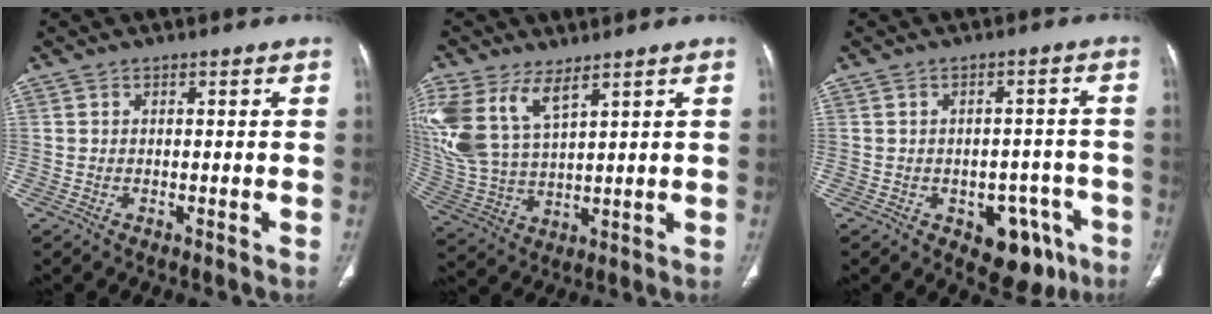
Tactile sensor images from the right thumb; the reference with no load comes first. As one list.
[{"total": 13.9, "force": [7.3, 6.5, 9.8], "torque": [-0.219, -0.017, 0.160]}, {"total": 9.7, "force": [-4.8, 6.0, 5.8], "torque": [-0.034, 0.030, -0.054]}]